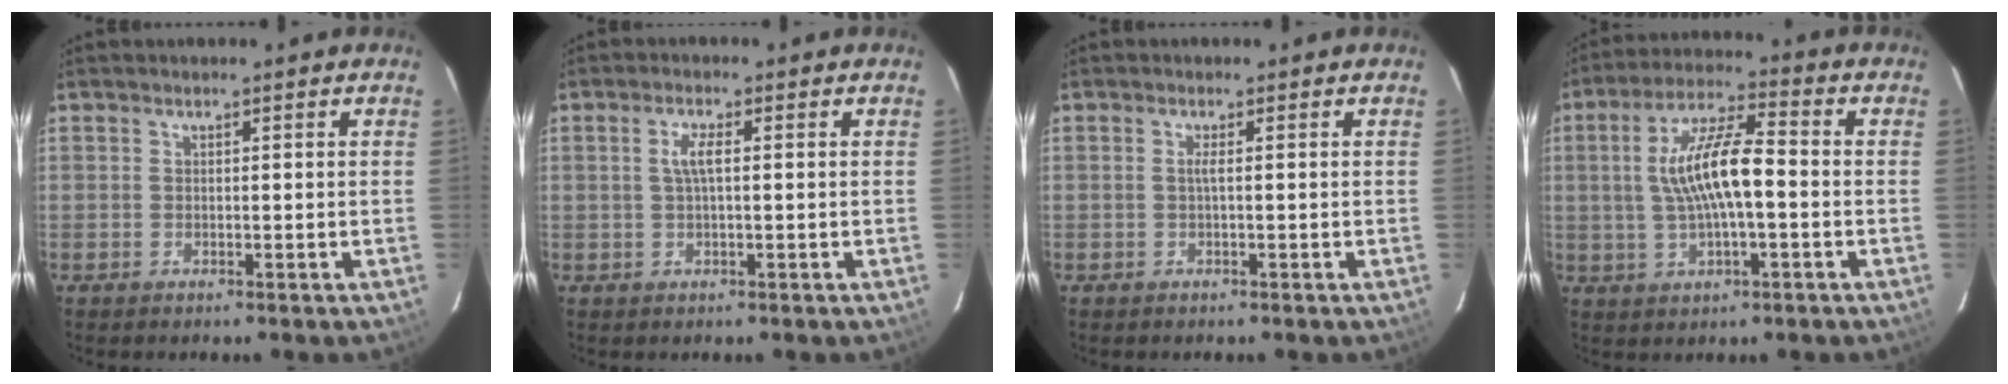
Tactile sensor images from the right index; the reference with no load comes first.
{"total": 2.7, "force": [0.3, 0.4, 2.6], "torque": [-0.053, 0.005, 0.007]}
{"total": 0.8, "force": [0.0, -0.3, 0.8], "torque": [-0.011, 0.002, -0.002]}
{"total": 11.5, "force": [-0.5, 3.0, 11.1], "torque": [-0.210, 0.012, -0.007]}